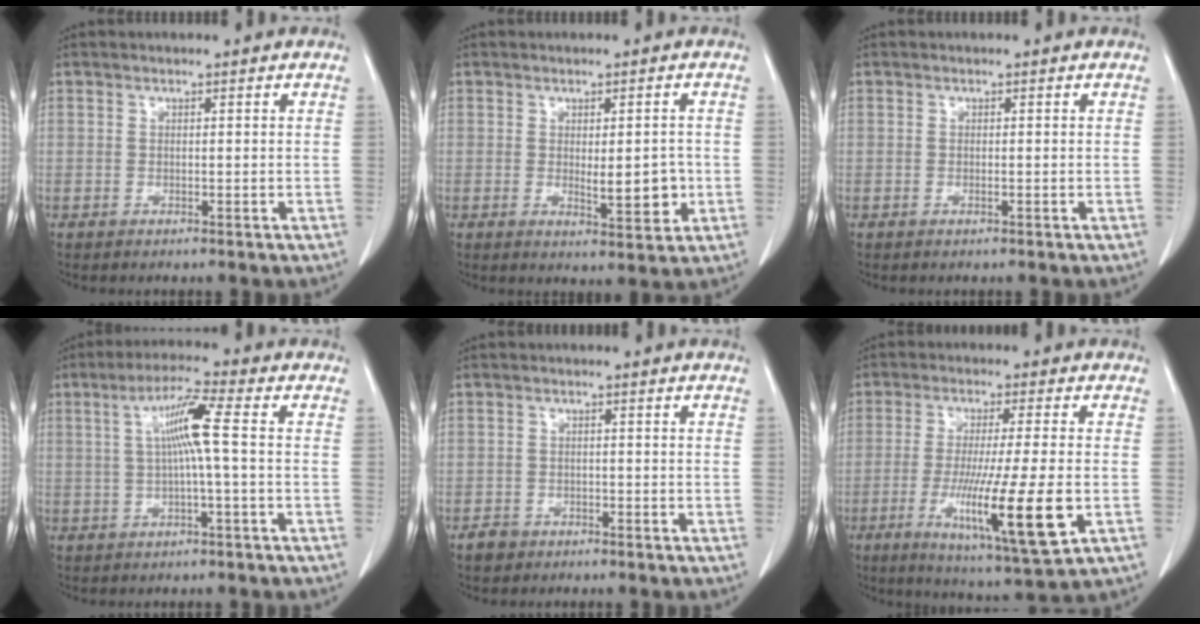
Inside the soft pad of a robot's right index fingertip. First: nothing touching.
{"total": 5.3, "force": [-0.5, 1.7, 4.9], "torque": [-0.064, -0.007, 0.003]}
{"total": 0.0}
{"total": 6.8, "force": [0.6, -0.3, 6.8], "torque": [-0.129, 0.014, 0.009]}
{"total": 2.3, "force": [-1.7, 1.6, 0.1], "torque": [-0.008, 0.006, -0.027]}
{"total": 14.6, "force": [-3.7, 0.2, 14.1], "torque": [-0.249, -0.039, -0.057]}